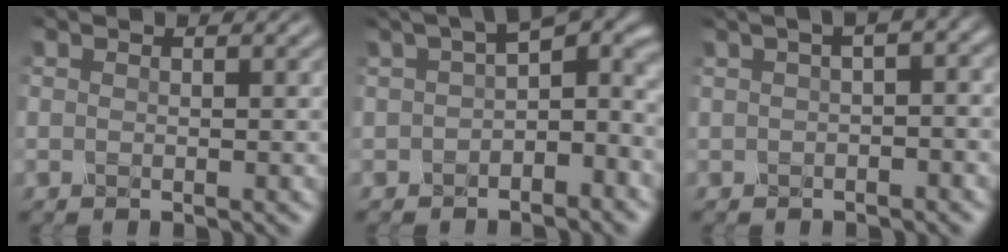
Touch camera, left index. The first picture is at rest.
{"total": 6.0, "force": [-0.5, 2.9, 5.3], "torque": [-0.060, 0.014, -0.021]}
{"total": 5.3, "force": [1.2, 2.2, 4.6], "torque": [-0.042, 0.022, 0.001]}